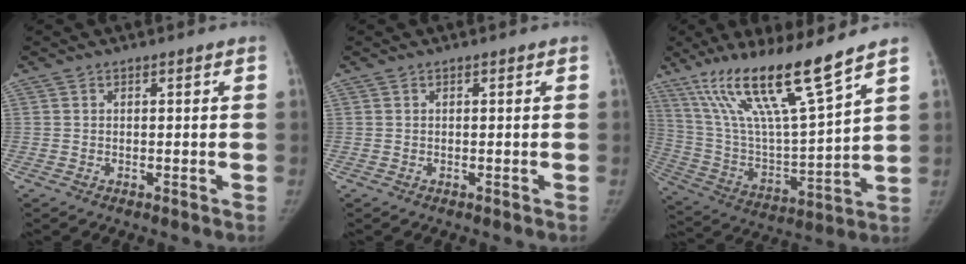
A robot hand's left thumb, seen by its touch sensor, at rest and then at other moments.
{"total": 0.0}
{"total": 20.2, "force": [13.5, 2.1, 14.8], "torque": [-0.258, -0.062, 0.255]}